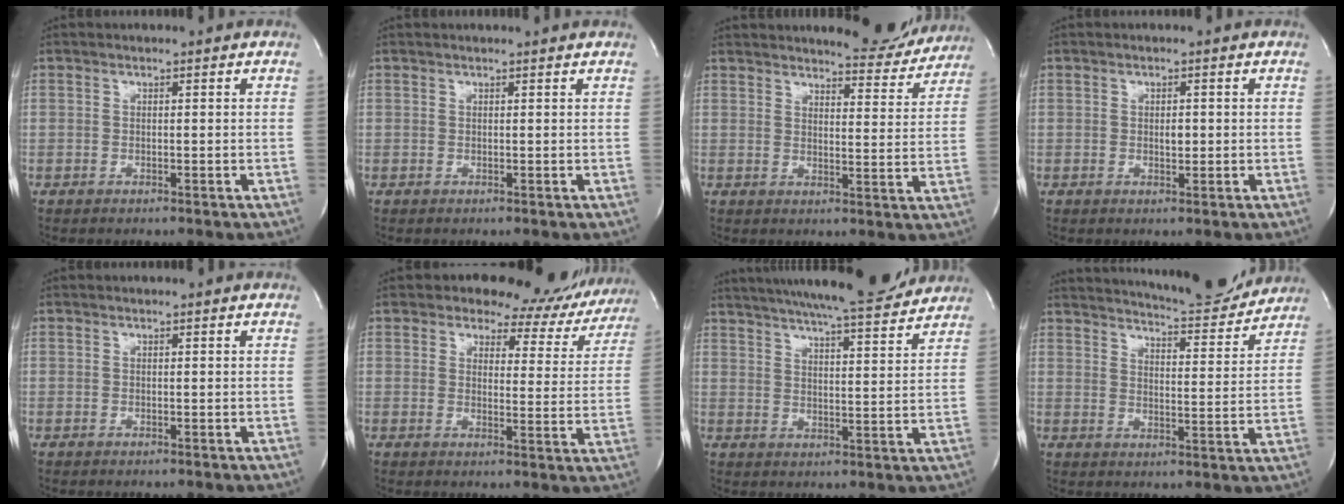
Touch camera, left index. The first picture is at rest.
{"total": 2.3, "force": [2.2, -0.2, 0.4], "torque": [-0.008, 0.004, 0.021]}
{"total": 9.4, "force": [9.1, 1.7, 1.7], "torque": [-0.010, -0.028, 0.107]}
{"total": 1.2, "force": [-0.1, 0.6, 1.0], "torque": [-0.016, -0.005, -0.001]}
{"total": 0.7, "force": [0.6, 0.0, 0.1], "torque": [-0.004, 0.003, 0.007]}
{"total": 12.6, "force": [11.4, 5.1, 1.2], "torque": [0.025, -0.033, 0.098]}
{"total": 19.3, "force": [17.6, 1.6, 7.8], "torque": [-0.131, -0.012, 0.238]}
{"total": 15.0, "force": [14.4, 1.7, 4.1], "torque": [-0.063, -0.028, 0.188]}